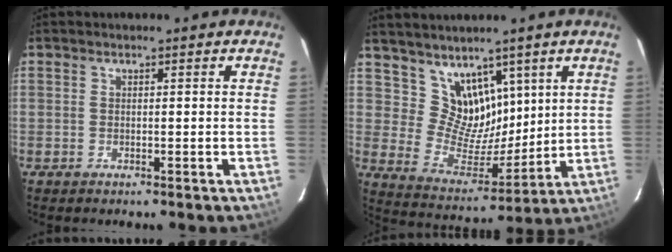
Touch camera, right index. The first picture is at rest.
{"total": 10.9, "force": [6.9, 7.3, 4.2], "torque": [-0.066, -0.007, 0.142]}